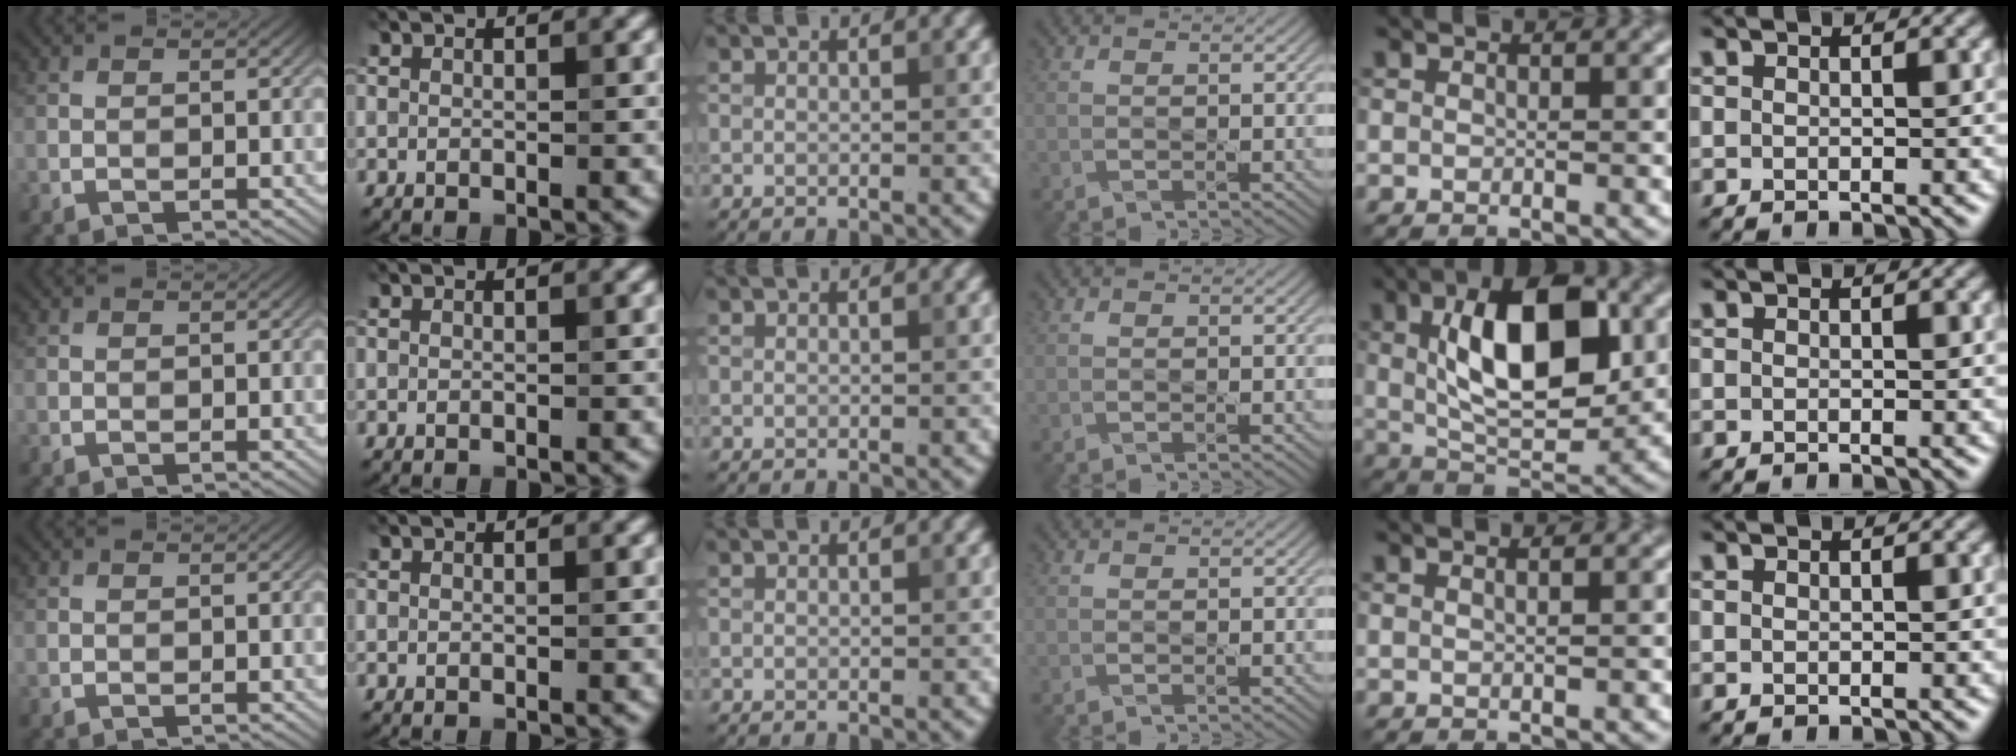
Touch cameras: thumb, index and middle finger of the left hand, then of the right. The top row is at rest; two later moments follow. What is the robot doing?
{"motion": "dispense", "object": "toothpaste"}